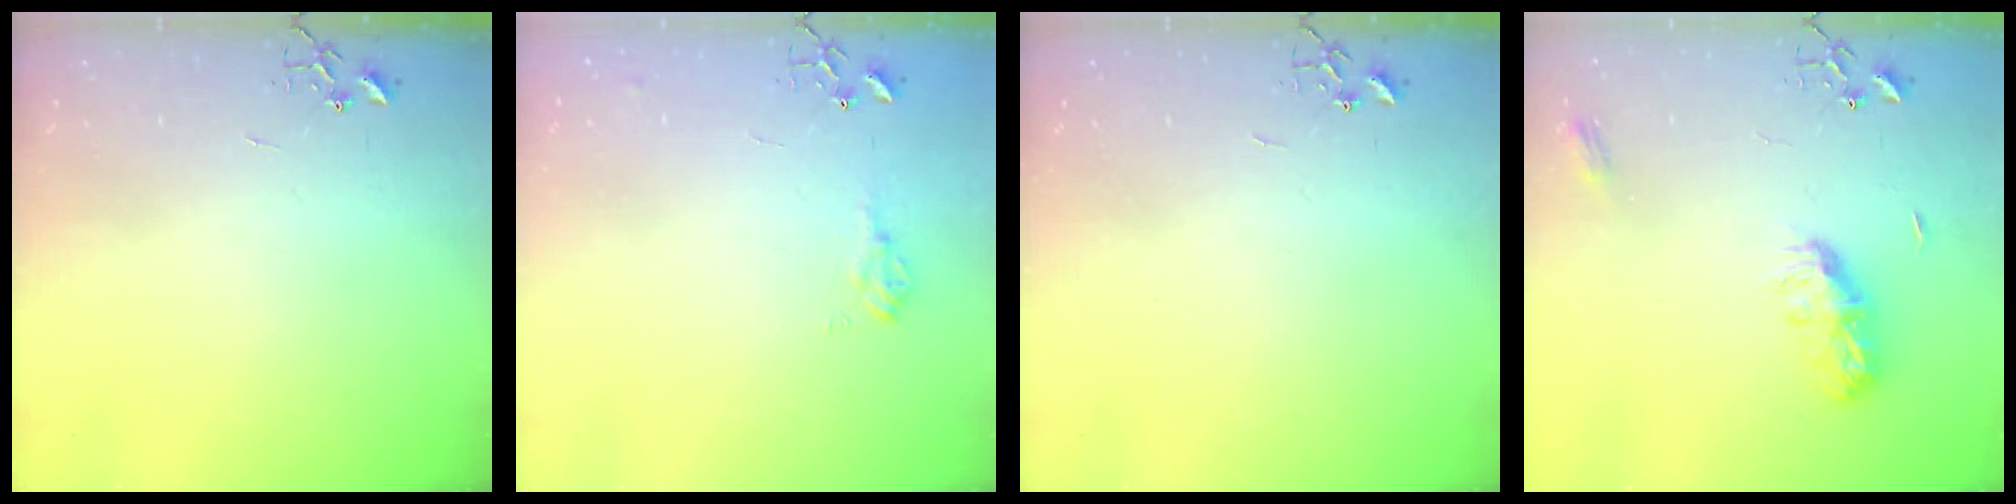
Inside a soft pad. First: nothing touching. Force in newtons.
{"total": 8.8, "press": 8.7, "slide": 1.0}
{"total": 0.0}
{"total": 9.0, "press": 9.0, "slide": 0.1}